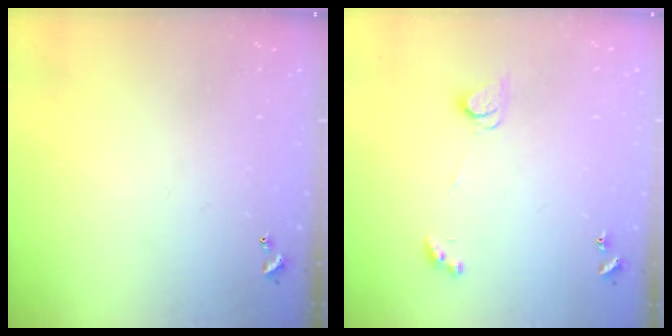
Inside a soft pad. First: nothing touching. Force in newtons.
{"total": 2.5, "press": 2.4, "slide": 0.3}